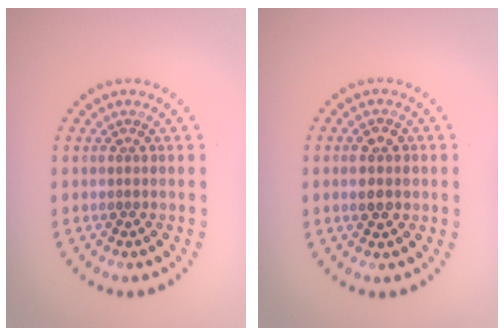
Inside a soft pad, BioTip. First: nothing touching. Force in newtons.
{"total": 2.9, "press": 2.9, "slide": 0.2}